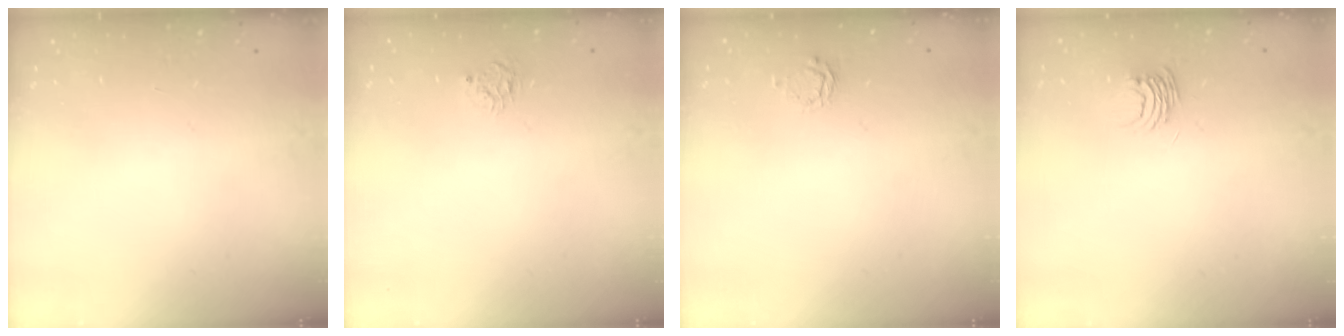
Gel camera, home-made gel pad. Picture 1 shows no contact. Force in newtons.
{"total": 5.2, "press": 5.1, "slide": 0.4}
{"total": 3.6, "press": 3.6, "slide": 0.4}
{"total": 5.4, "press": 5.4, "slide": 0.2}